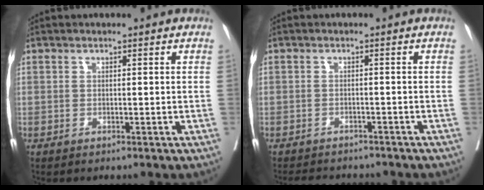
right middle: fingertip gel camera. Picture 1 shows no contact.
{"total": 7.2, "force": [-6.6, 2.0, 1.8], "torque": [-0.020, -0.003, -0.085]}